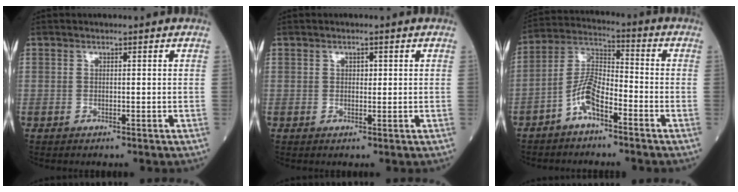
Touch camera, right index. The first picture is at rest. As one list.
[{"total": 1.1, "force": [0.3, 0.7, 0.8], "torque": [-0.008, 0.000, 0.004]}, {"total": 7.4, "force": [-4.2, 2.3, 5.6], "torque": [-0.126, 0.018, -0.083]}]